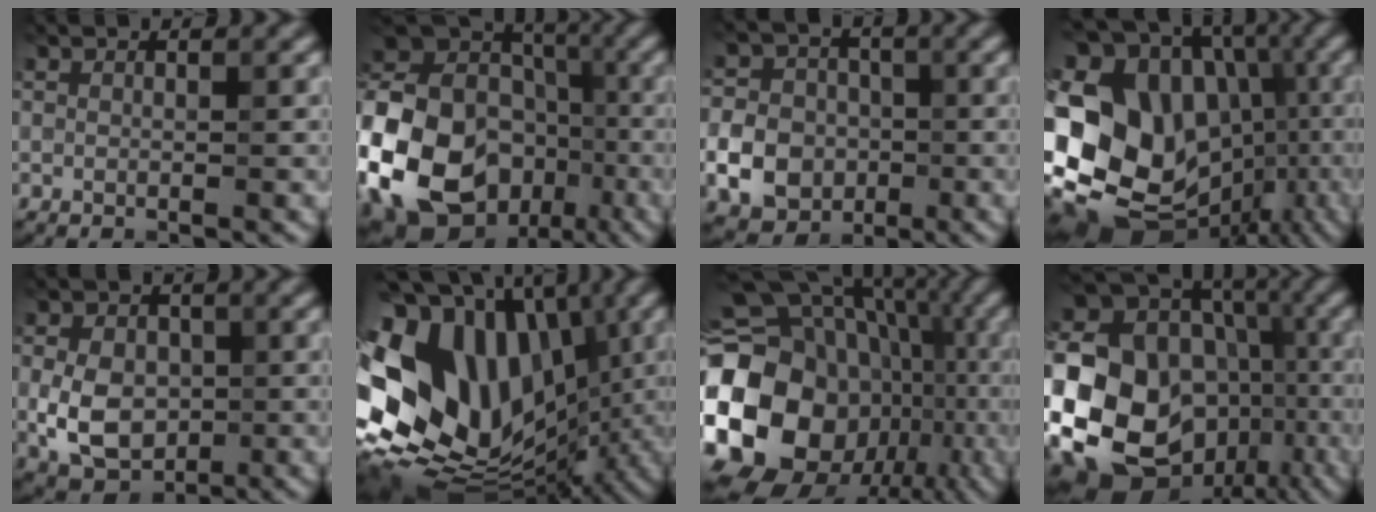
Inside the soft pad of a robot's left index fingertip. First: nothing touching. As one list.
[{"total": 21.8, "force": [-8.2, 16.9, 11.0], "torque": [-0.235, -0.035, -0.149]}, {"total": 6.1, "force": [-1.8, 5.1, 2.8], "torque": [-0.042, 0.003, -0.044]}, {"total": 20.8, "force": [-3.2, 17.2, 11.2], "torque": [-0.197, 0.006, -0.059]}, {"total": 6.3, "force": [-0.7, 4.7, 4.2], "torque": [-0.082, -0.006, -0.018]}, {"total": 18.4, "force": [0.5, 13.4, 12.6], "torque": [-0.233, -0.002, 0.031]}, {"total": 21.2, "force": [-3.2, 17.9, 10.9], "torque": [-0.204, -0.005, -0.076]}, {"total": 22.6, "force": [-4.6, 19.1, 11.1], "torque": [-0.227, -0.002, -0.094]}]